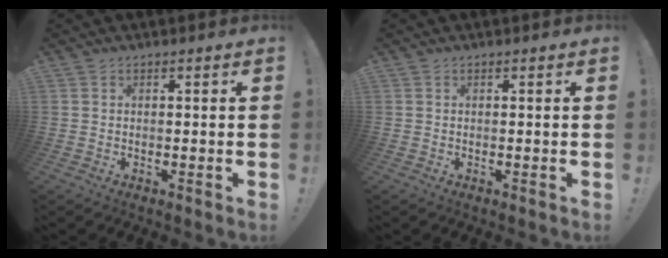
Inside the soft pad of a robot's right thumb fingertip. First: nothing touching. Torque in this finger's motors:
{"motor_torque": [-0.11, 0.10, -0.08, 0.07, 0.00]}